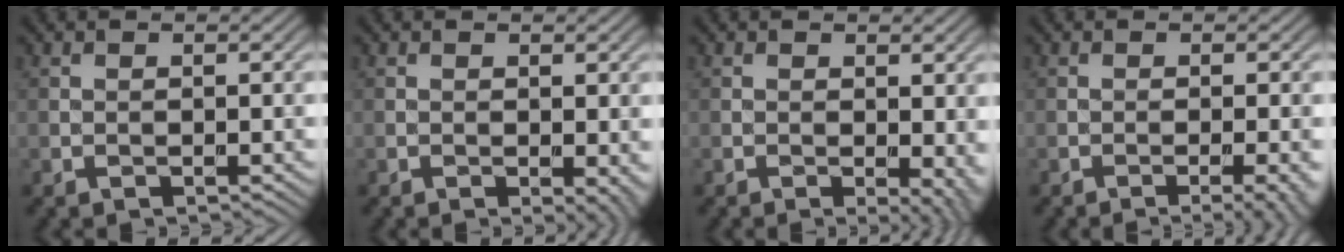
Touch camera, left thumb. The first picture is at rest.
{"total": 2.2, "force": [-0.4, 0.8, 2.0], "torque": [-0.022, -0.008, -0.004]}
{"total": 3.7, "force": [-0.3, 1.4, 3.4], "torque": [-0.038, -0.005, -0.003]}
{"total": 3.9, "force": [-1.6, 0.8, 3.5], "torque": [-0.039, 0.003, -0.024]}